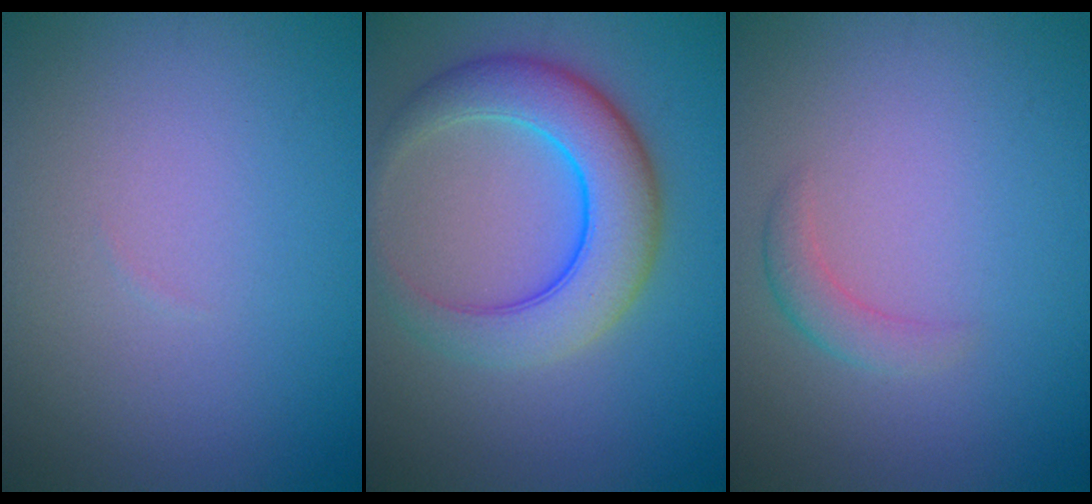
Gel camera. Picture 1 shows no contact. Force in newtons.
{"total": 6.9, "press": 6.9, "slide": 0.2}
{"total": 1.6, "press": 1.6, "slide": 0.0}